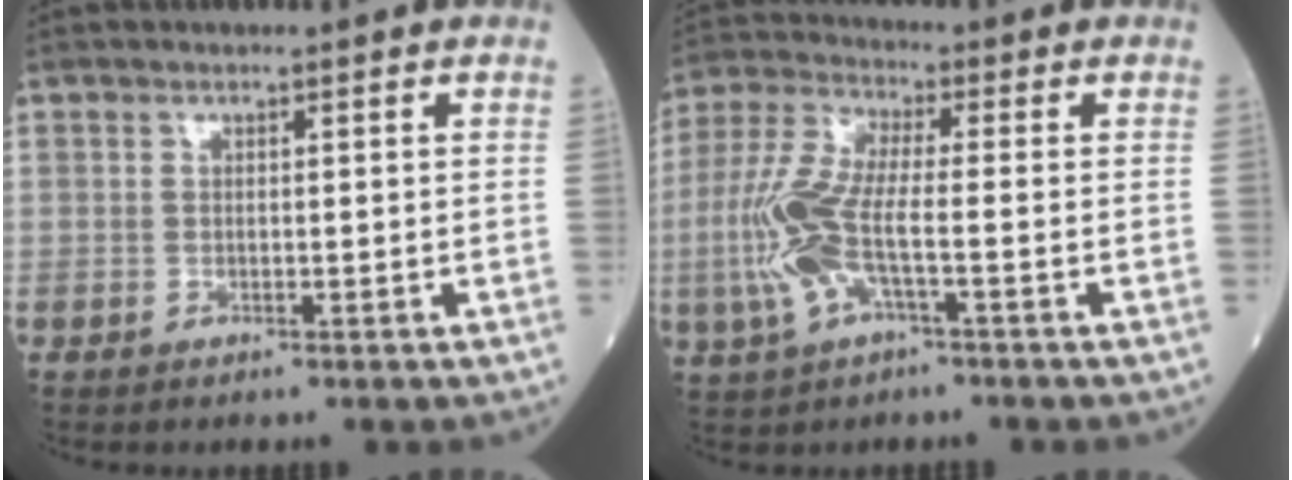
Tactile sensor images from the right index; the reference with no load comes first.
{"total": 10.0, "force": [-2.4, 2.4, 9.4], "torque": [-0.226, 0.004, -0.049]}